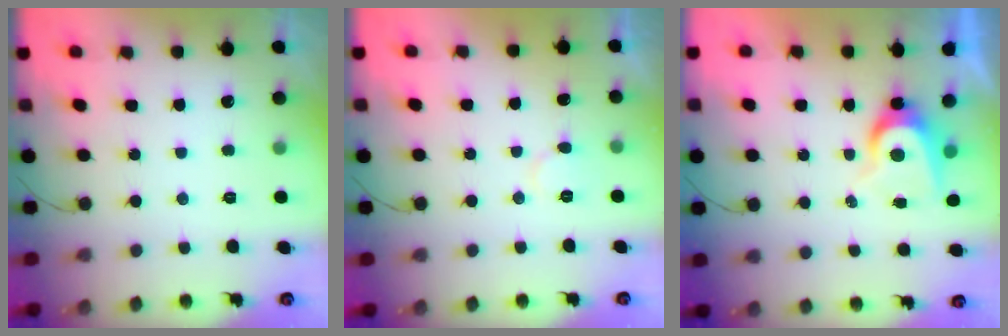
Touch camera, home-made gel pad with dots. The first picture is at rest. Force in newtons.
{"total": 5.3, "press": 5.3, "slide": 0.5}
{"total": 7.0, "press": 6.9, "slide": 0.4}